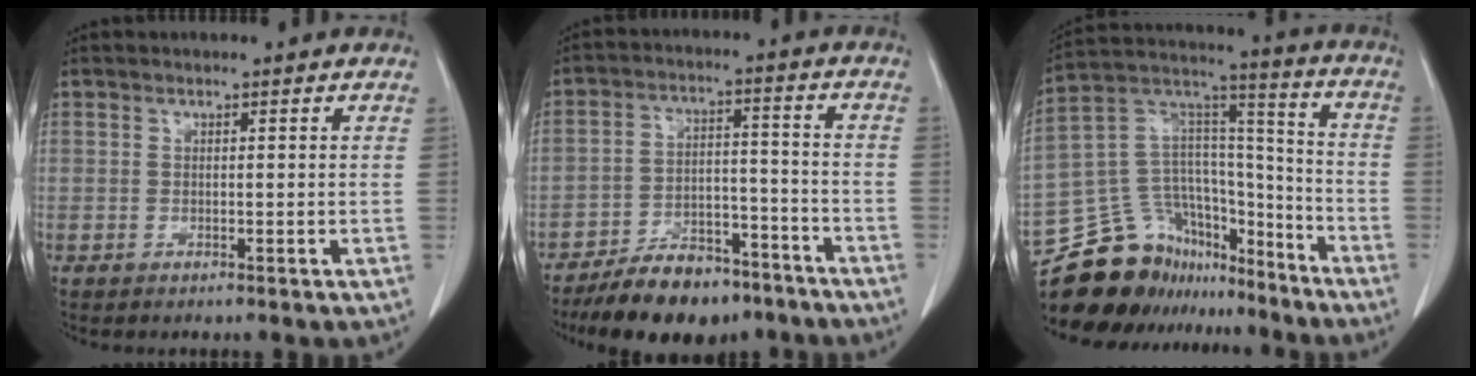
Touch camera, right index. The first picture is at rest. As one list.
[{"total": 12.6, "force": [-10.0, 5.2, 5.5], "torque": [-0.081, 0.019, -0.161]}, {"total": 21.8, "force": [-18.2, 9.9, 6.7], "torque": [-0.143, 0.054, -0.297]}]